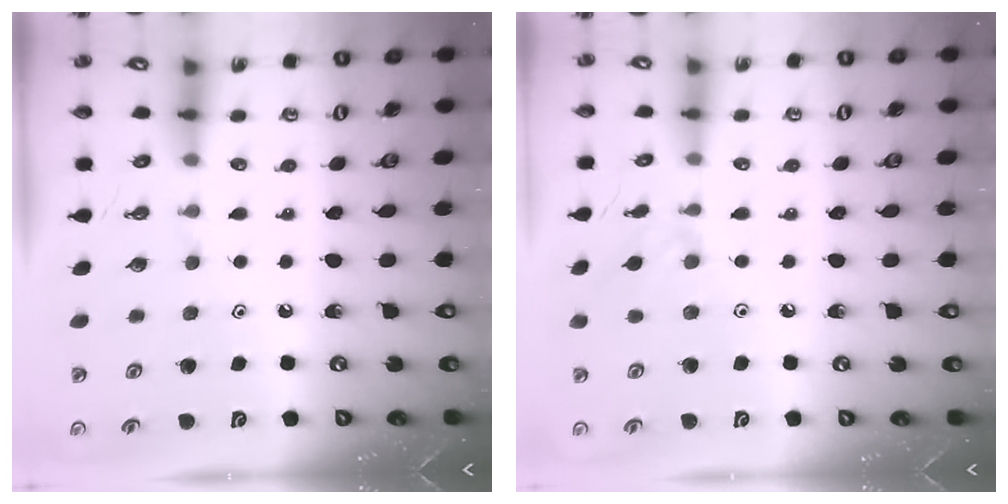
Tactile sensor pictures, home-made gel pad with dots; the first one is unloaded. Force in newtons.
{"total": 2.5, "press": 2.5, "slide": 0.5}